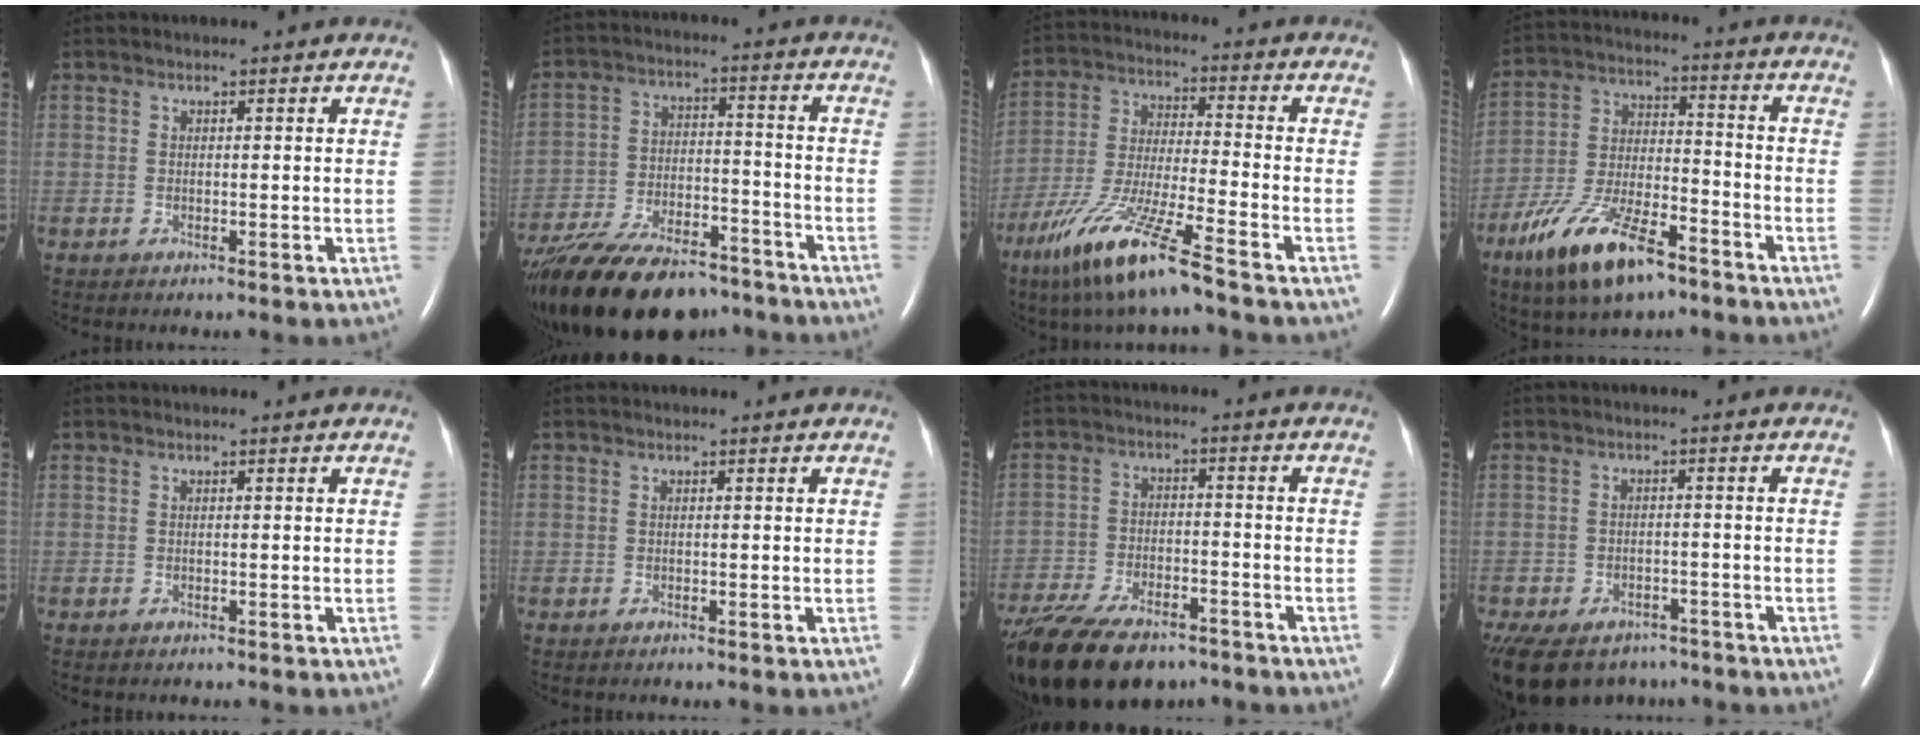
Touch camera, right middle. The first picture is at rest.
{"total": 23.4, "force": [-18.8, 7.9, 11.5], "torque": [-0.231, -0.029, -0.295]}
{"total": 13.7, "force": [-9.1, 0.1, 10.2], "torque": [-0.213, -0.039, -0.173]}
{"total": 15.0, "force": [-9.6, 4.8, 10.5], "torque": [-0.209, -0.011, -0.173]}
{"total": 0.6, "force": [-0.6, 0.1, 0.2], "torque": [-0.011, -0.003, -0.007]}
{"total": 0.0}
{"total": 19.3, "force": [-14.6, 7.6, 10.1], "torque": [-0.227, -0.026, -0.231]}
{"total": 16.0, "force": [-11.5, 9.4, 5.9], "torque": [-0.174, -0.008, -0.151]}